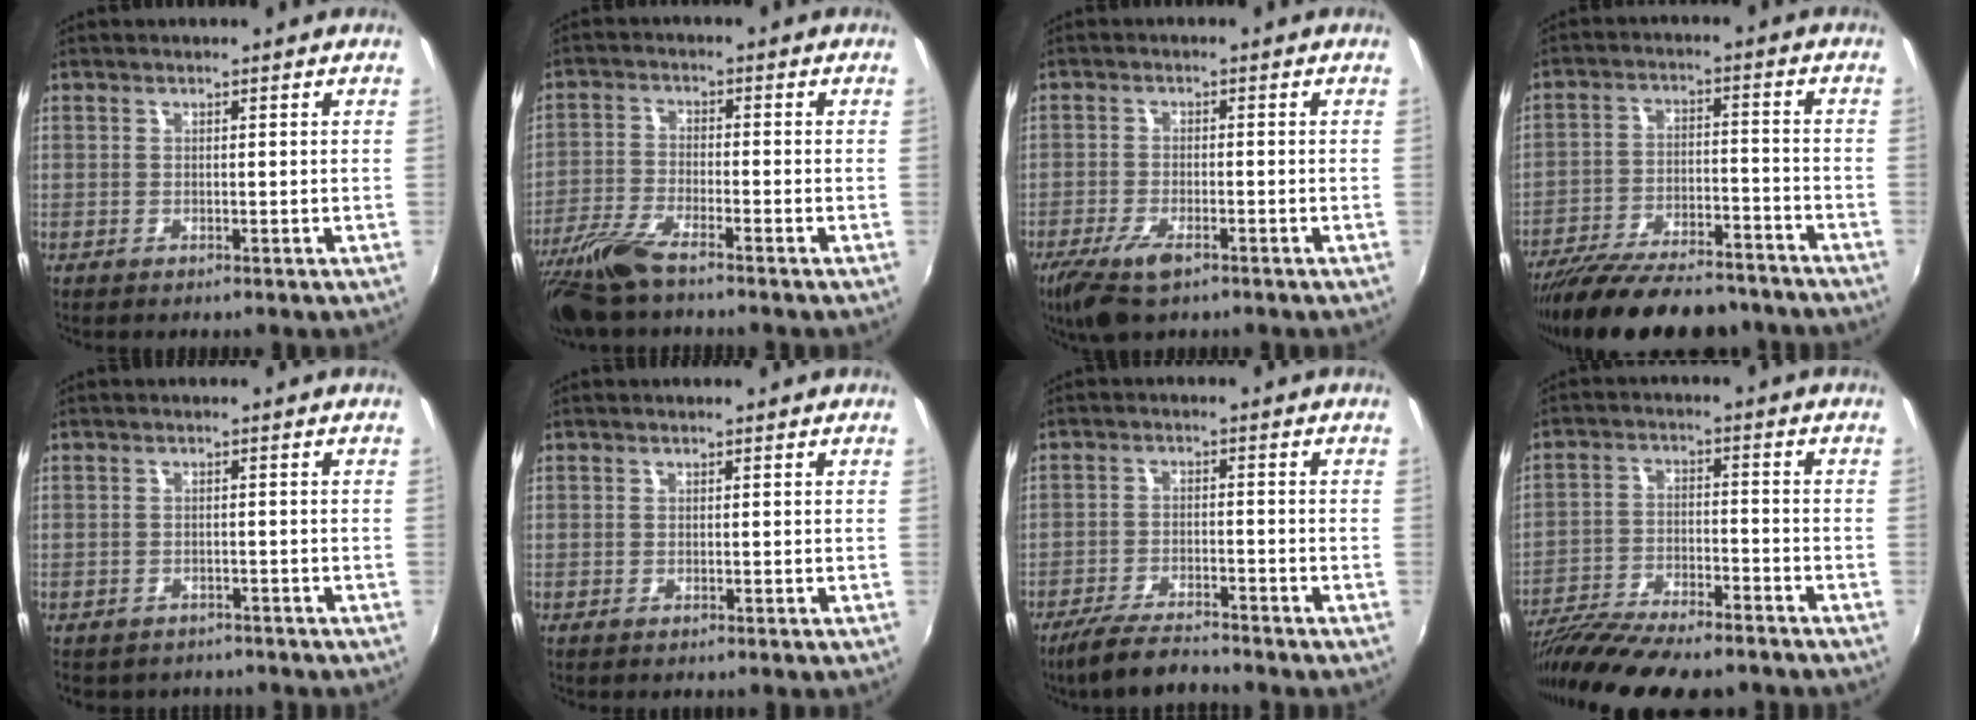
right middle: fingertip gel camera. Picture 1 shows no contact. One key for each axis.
{"total": 9.5, "fx": -7.5, "fy": 1.7, "fz": 5.6, "tx": -0.135, "ty": -0.022, "tz": -0.151}
{"total": 7.6, "fx": -4.9, "fy": 2.7, "fz": 5.2, "tx": -0.127, "ty": -0.024, "tz": -0.093}
{"total": 21.5, "fx": -18.3, "fy": 6.0, "fz": 9.7, "tx": -0.187, "ty": -0.028, "tz": -0.267}
{"total": 4.6, "fx": -3.7, "fy": 2.4, "fz": 1.1, "tx": -0.033, "ty": -0.019, "tz": -0.051}
{"total": 0.0}
{"total": 8.0, "fx": -7.1, "fy": 1.1, "fz": 3.5, "tx": -0.090, "ty": -0.017, "tz": -0.129}
{"total": 20.0, "fx": -16.9, "fy": 4.2, "fz": 9.8, "tx": -0.192, "ty": -0.042, "tz": -0.276}